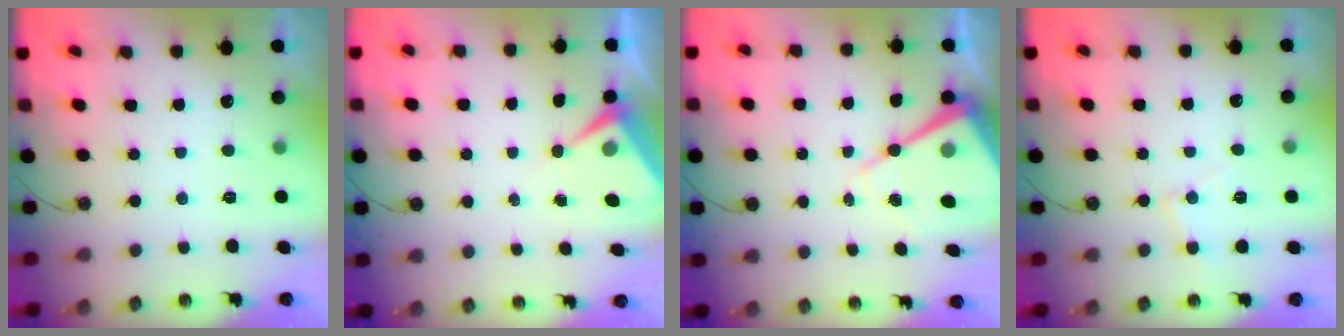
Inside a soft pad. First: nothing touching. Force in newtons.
{"total": 5.6, "press": 5.6, "slide": 0.7}
{"total": 14.4, "press": 14.4, "slide": 1.3}
{"total": 6.4, "press": 6.4, "slide": 0.3}